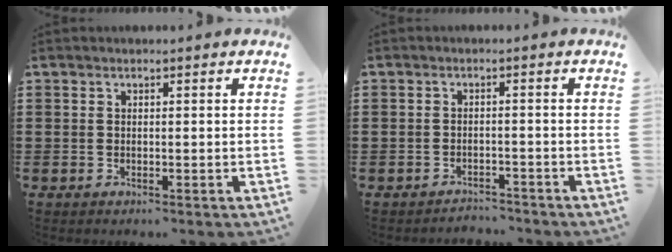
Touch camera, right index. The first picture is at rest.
{"total": 2.3, "force": [-2.2, 0.3, -0.3], "torque": [-0.003, 0.002, -0.052]}